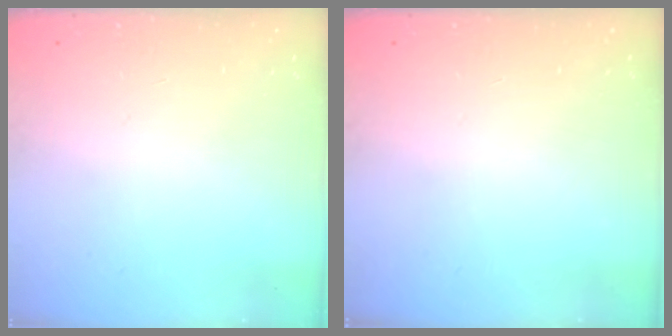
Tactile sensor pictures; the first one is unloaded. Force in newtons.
{"total": 0.0}